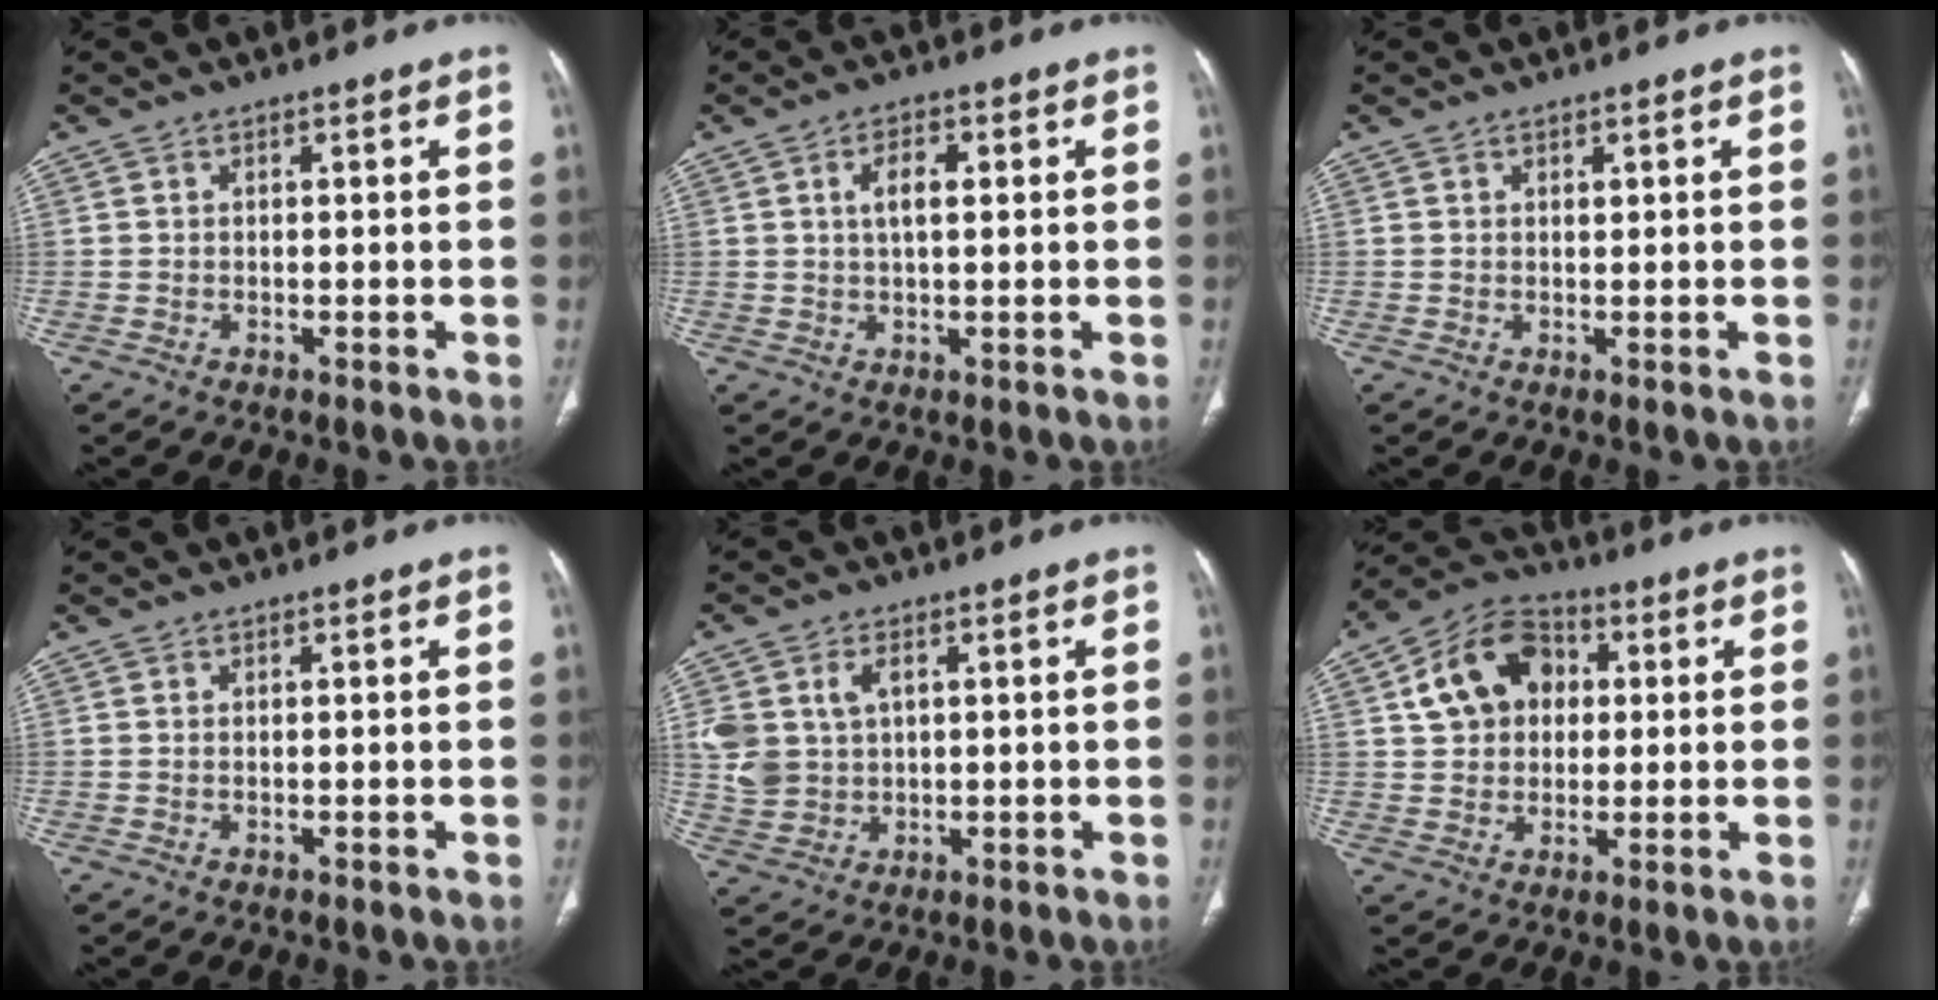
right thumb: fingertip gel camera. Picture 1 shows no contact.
{"total": 4.6, "force": [1.1, 2.1, 3.9], "torque": [-0.069, 0.006, 0.019]}
{"total": 0.6, "force": [0.3, 0.4, 0.3], "torque": [-0.001, -0.002, 0.005]}
{"total": 0.0}
{"total": 8.3, "force": [2.1, 5.9, 5.4], "torque": [-0.106, 0.001, 0.051]}
{"total": 13.4, "force": [3.0, 10.5, 7.8], "torque": [-0.108, 0.012, 0.043]}